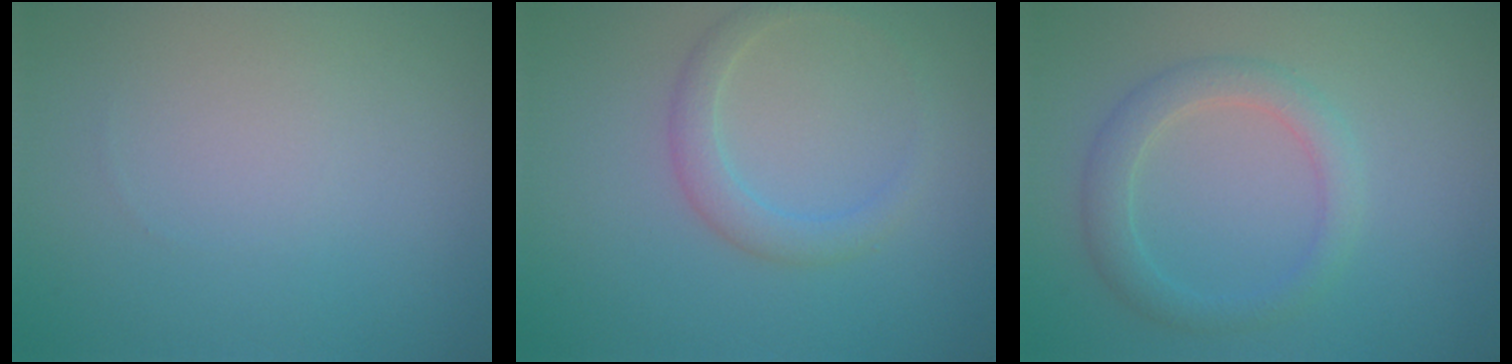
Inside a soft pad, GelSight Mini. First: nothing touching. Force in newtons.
{"total": 2.1, "press": 2.1, "slide": 0.1}
{"total": 2.8, "press": 2.8, "slide": 0.1}